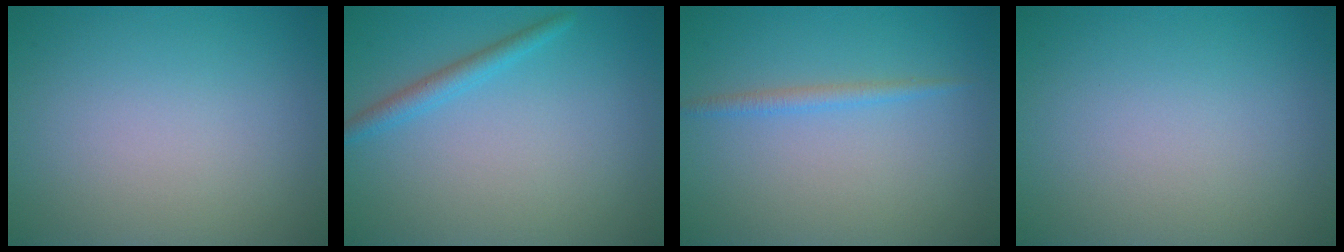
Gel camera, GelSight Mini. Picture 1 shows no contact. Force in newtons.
{"total": 1.8, "press": 1.8, "slide": 0.1}
{"total": 1.3, "press": 1.3, "slide": 0.1}
{"total": 0.0}